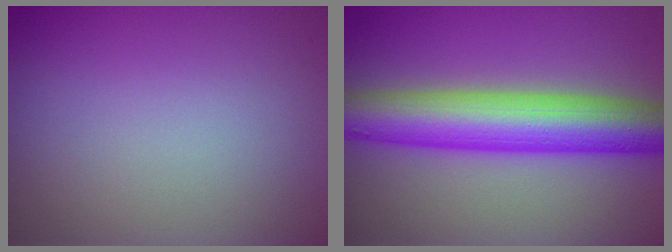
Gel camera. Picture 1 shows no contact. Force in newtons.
{"total": 9.3, "press": 9.2, "slide": 0.3}